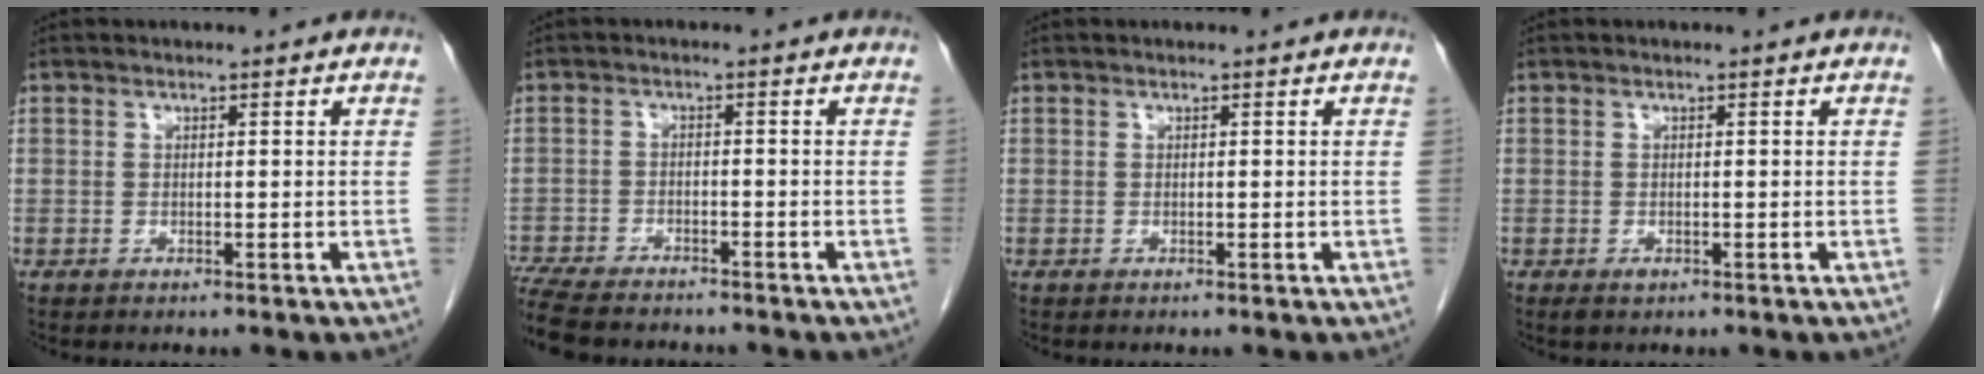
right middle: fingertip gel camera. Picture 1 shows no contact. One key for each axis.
{"total": 11.6, "fx": -10.0, "fy": 3.0, "fz": 5.0, "tx": -0.105, "ty": -0.014, "tz": -0.155}
{"total": 0.0}
{"total": 0.9, "fx": -0.4, "fy": 0.5, "fz": 0.6, "tx": -0.010, "ty": 0.000, "tz": -0.003}